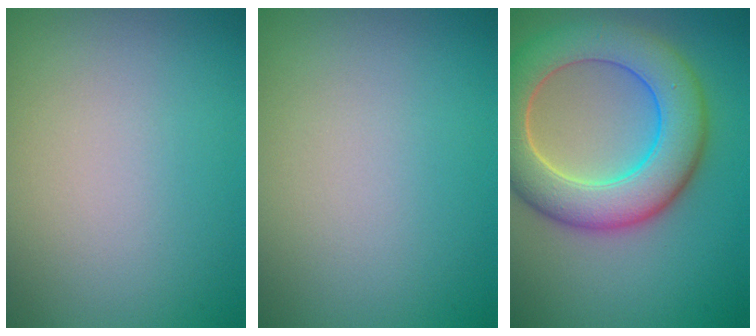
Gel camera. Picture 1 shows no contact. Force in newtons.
{"total": 0.0}
{"total": 8.8, "press": 8.8, "slide": 0.7}